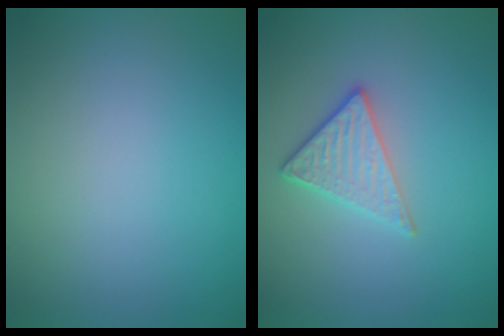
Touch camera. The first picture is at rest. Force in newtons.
{"total": 2.9, "press": 2.6, "slide": 1.3}